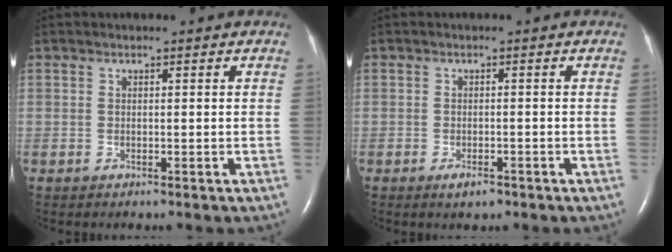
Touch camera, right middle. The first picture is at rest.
{"total": 2.0, "force": [-1.3, 0.7, 1.3], "torque": [-0.026, -0.001, -0.017]}